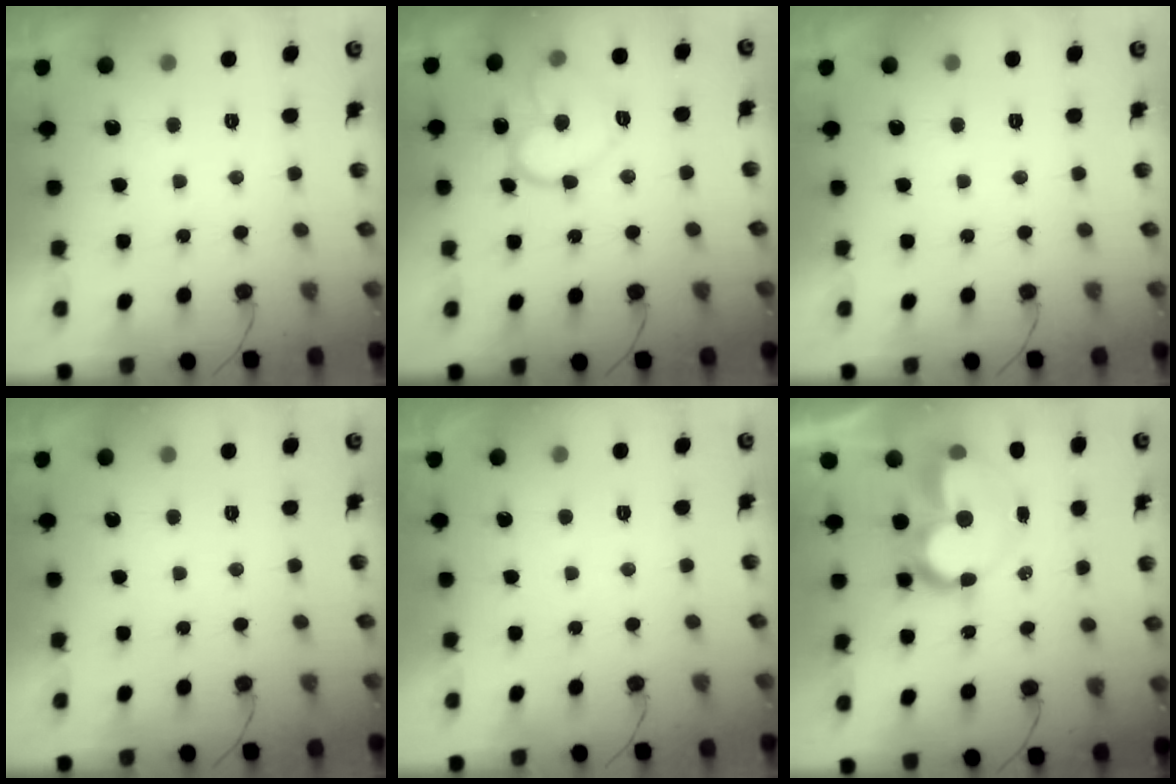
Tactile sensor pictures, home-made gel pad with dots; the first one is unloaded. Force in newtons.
{"total": 13.4, "press": 13.4, "slide": 0.7}
{"total": 0.0}
{"total": 0.0}
{"total": 1.8, "press": 1.8, "slide": 0.0}
{"total": 12.3, "press": 12.2, "slide": 1.1}